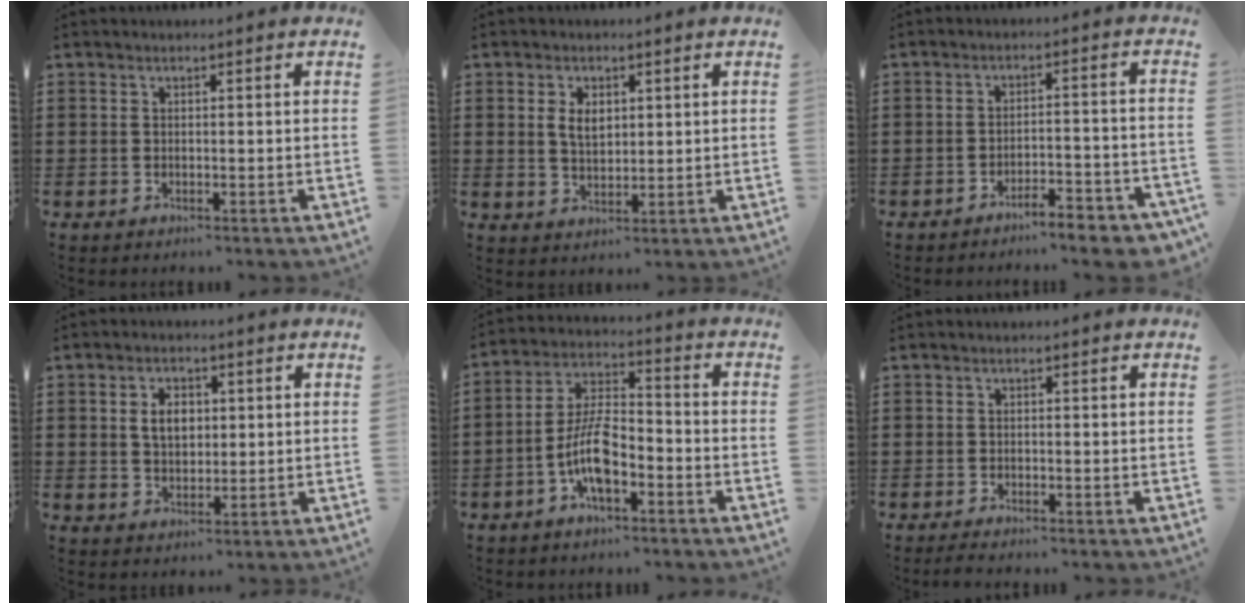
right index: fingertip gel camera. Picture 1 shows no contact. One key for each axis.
{"total": 3.5, "fx": 0.9, "fy": 2.1, "fz": 2.6, "tx": -0.049, "ty": 0.007, "tz": 0.014}
{"total": 4.7, "fx": -4.4, "fy": 0.3, "fz": 1.7, "tx": -0.027, "ty": -0.004, "tz": -0.085}
{"total": 3.9, "fx": 0.7, "fy": 2.6, "fz": 2.8, "tx": -0.055, "ty": 0.009, "tz": 0.008}
{"total": 8.4, "fx": -3.5, "fy": 3.3, "fz": 6.8, "tx": -0.155, "ty": 0.001, "tz": -0.071}
{"total": 0.9, "fx": -0.9, "fy": -0.1, "fz": 0.2, "tx": -0.005, "ty": -0.005, "tz": -0.016}